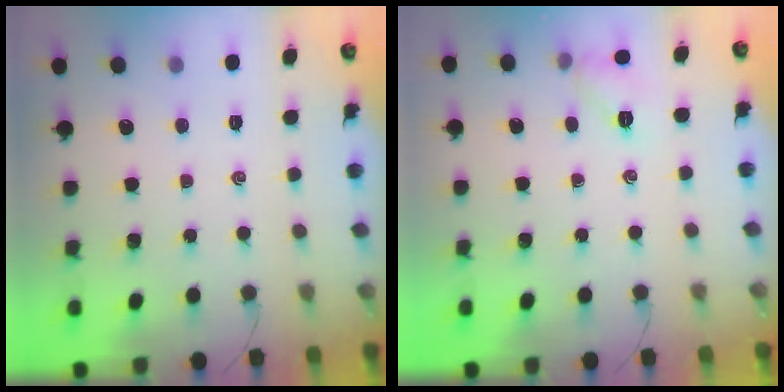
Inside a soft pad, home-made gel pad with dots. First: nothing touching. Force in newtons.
{"total": 6.8, "press": 6.5, "slide": 1.9}